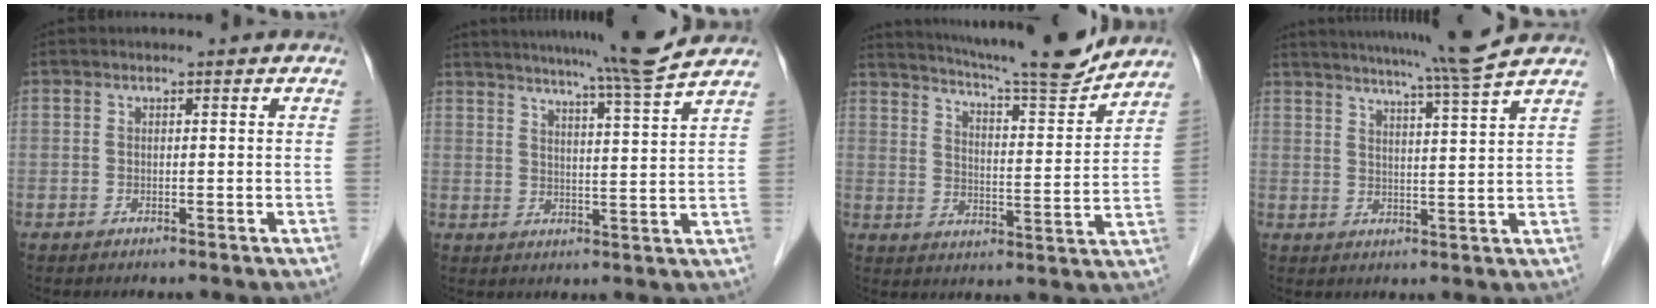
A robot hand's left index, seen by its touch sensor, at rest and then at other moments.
{"total": 11.3, "force": [10.1, -2.3, 4.7], "torque": [-0.078, -0.023, 0.138]}
{"total": 16.2, "force": [14.9, 0.1, 6.3], "torque": [-0.107, -0.024, 0.211]}
{"total": 9.9, "force": [8.4, -2.3, 4.6], "torque": [-0.071, -0.014, 0.112]}